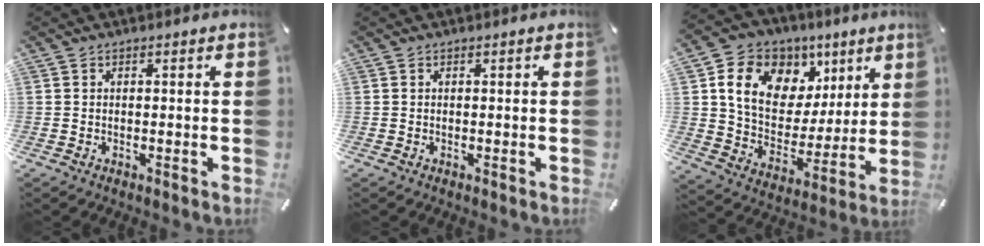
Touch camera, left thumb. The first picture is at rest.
{"total": 0.0}
{"total": 14.9, "force": [7.3, 11.3, 6.4], "torque": [-0.111, -0.038, 0.139]}